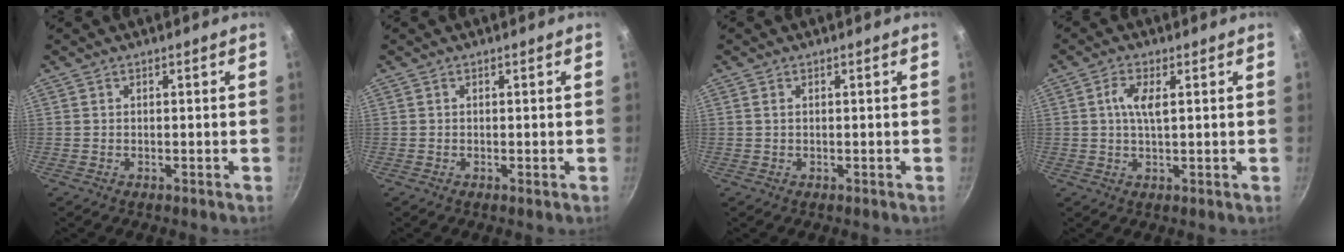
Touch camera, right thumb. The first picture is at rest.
{"total": 0.0}
{"total": 0.5, "force": [0.2, 0.2, 0.4], "torque": [-0.008, 0.001, 0.003]}
{"total": 4.3, "force": [1.0, 1.5, 3.9], "torque": [-0.078, 0.004, 0.017]}